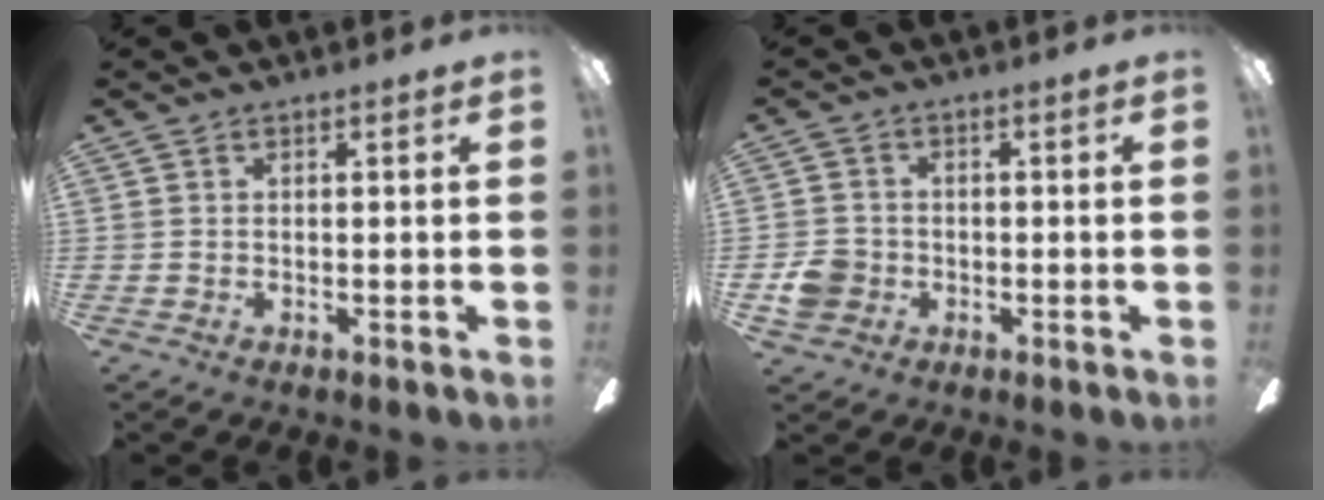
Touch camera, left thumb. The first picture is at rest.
{"total": 5.8, "force": [-1.6, 5.2, 1.9], "torque": [-0.032, 0.013, -0.030]}